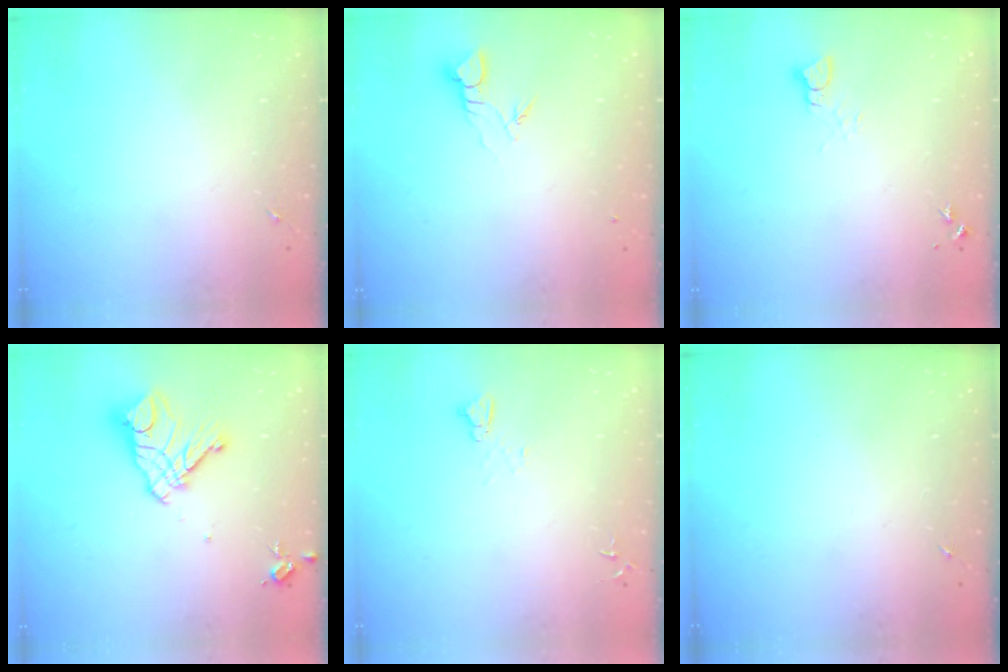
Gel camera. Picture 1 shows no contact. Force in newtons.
{"total": 3.7, "press": 3.7, "slide": 0.3}
{"total": 2.5, "press": 2.5, "slide": 0.1}
{"total": 14.6, "press": 14.6, "slide": 1.5}
{"total": 4.1, "press": 4.1, "slide": 0.4}
{"total": 0.0}